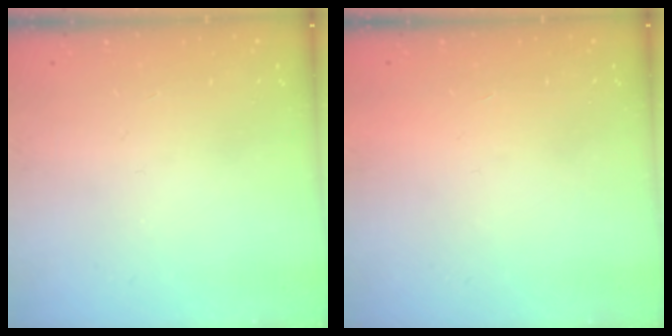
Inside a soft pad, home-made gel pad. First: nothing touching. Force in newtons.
{"total": 1.7, "press": 1.7, "slide": 0.1}